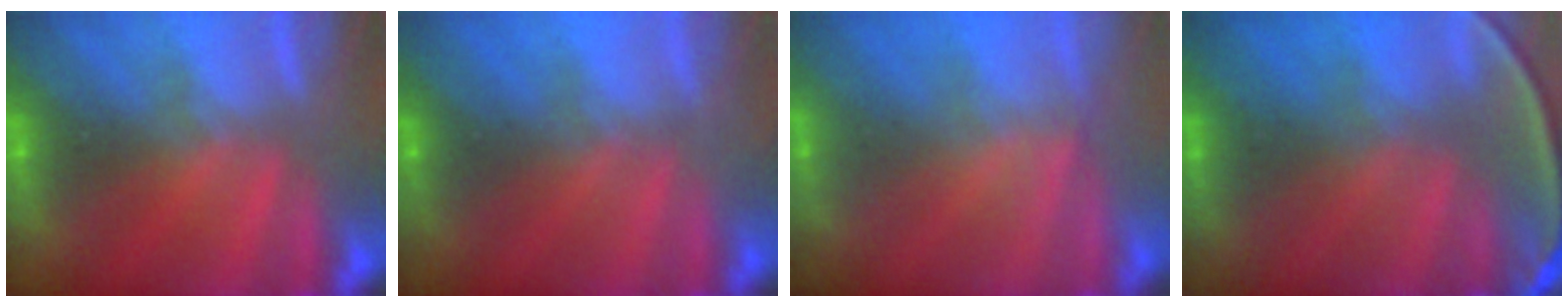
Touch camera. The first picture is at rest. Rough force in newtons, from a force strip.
{"total": 4.7}
{"total": 1.5}
{"total": 10.0}